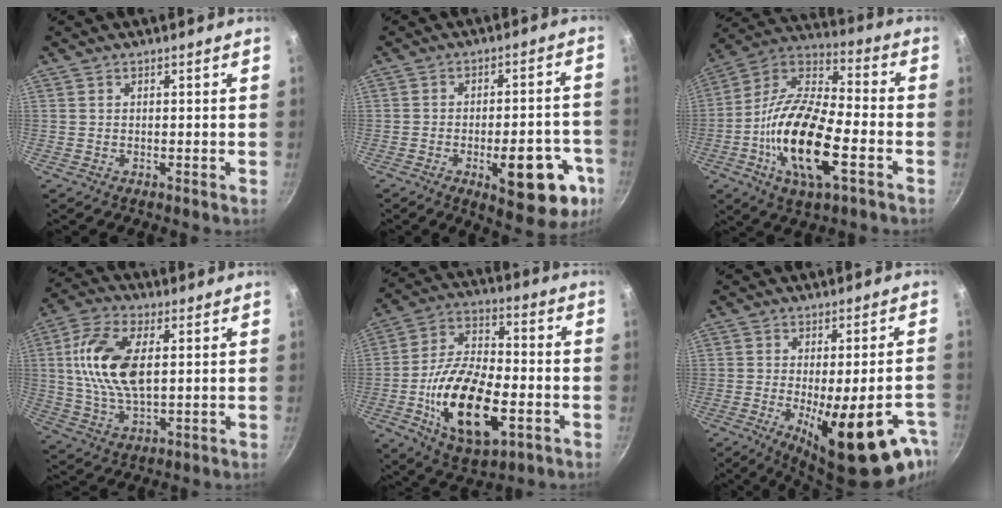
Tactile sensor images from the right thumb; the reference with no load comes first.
{"total": 16.3, "force": [-6.4, 6.7, 13.4], "torque": [-0.126, 0.026, -0.077]}
{"total": 20.9, "force": [-6.4, 8.4, 18.1], "torque": [-0.342, 0.029, -0.139]}
{"total": 14.1, "force": [2.4, 7.3, 11.8], "torque": [-0.226, 0.004, 0.040]}
{"total": 21.1, "force": [-5.9, 10.6, 17.3], "torque": [-0.302, 0.022, -0.101]}
{"total": 20.6, "force": [-8.7, 6.3, 17.6], "torque": [-0.208, 0.000, -0.109]}